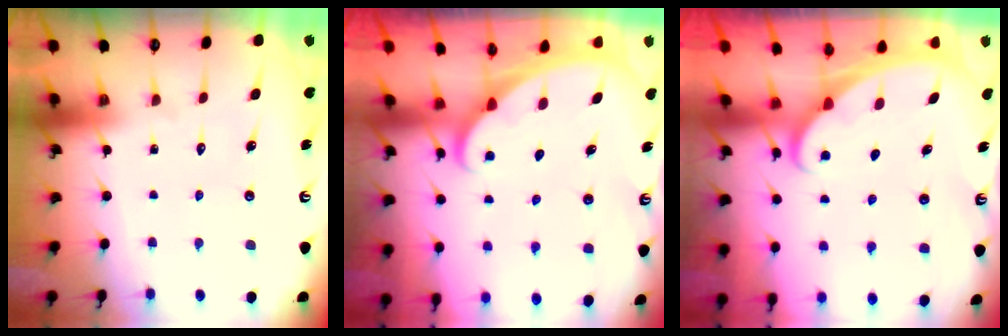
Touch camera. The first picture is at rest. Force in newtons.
{"total": 1.7, "press": 1.7, "slide": 0.1}
{"total": 1.6, "press": 1.6, "slide": 0.1}